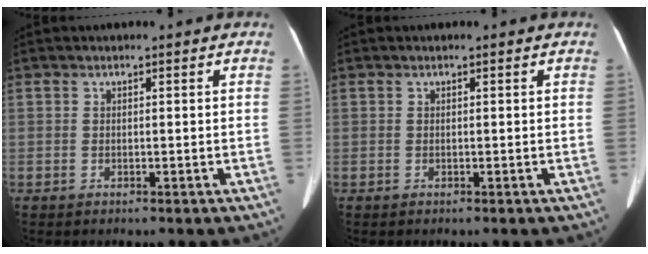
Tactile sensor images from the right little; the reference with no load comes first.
{"total": 0.0}